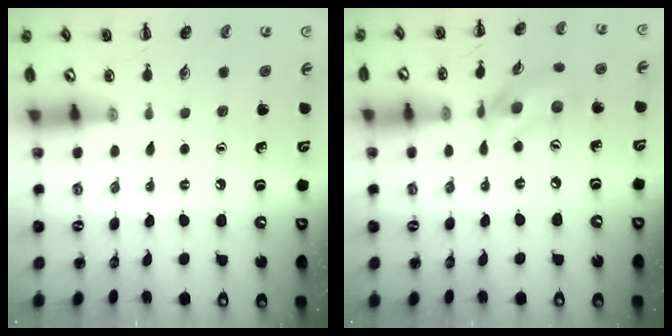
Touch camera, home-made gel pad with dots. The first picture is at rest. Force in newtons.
{"total": 11.5, "press": 11.2, "slide": 2.2}